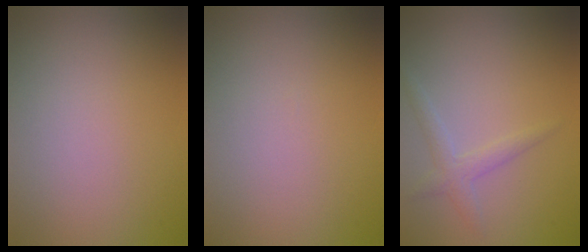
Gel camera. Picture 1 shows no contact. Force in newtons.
{"total": 0.0}
{"total": 1.8, "press": 1.8, "slide": 0.1}